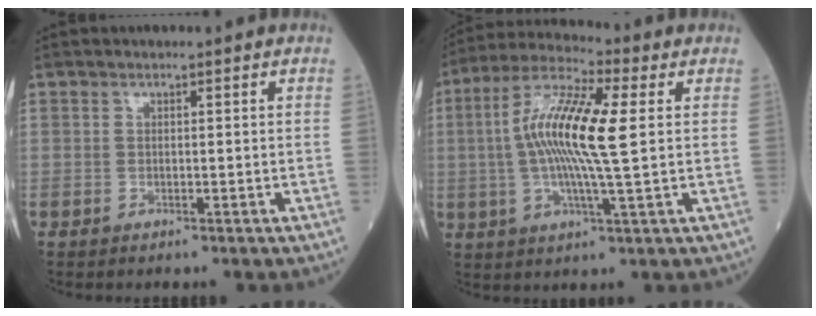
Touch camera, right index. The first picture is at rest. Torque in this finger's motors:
{"motor_torque": [1.87, 0.27, 1.05, 0.21]}